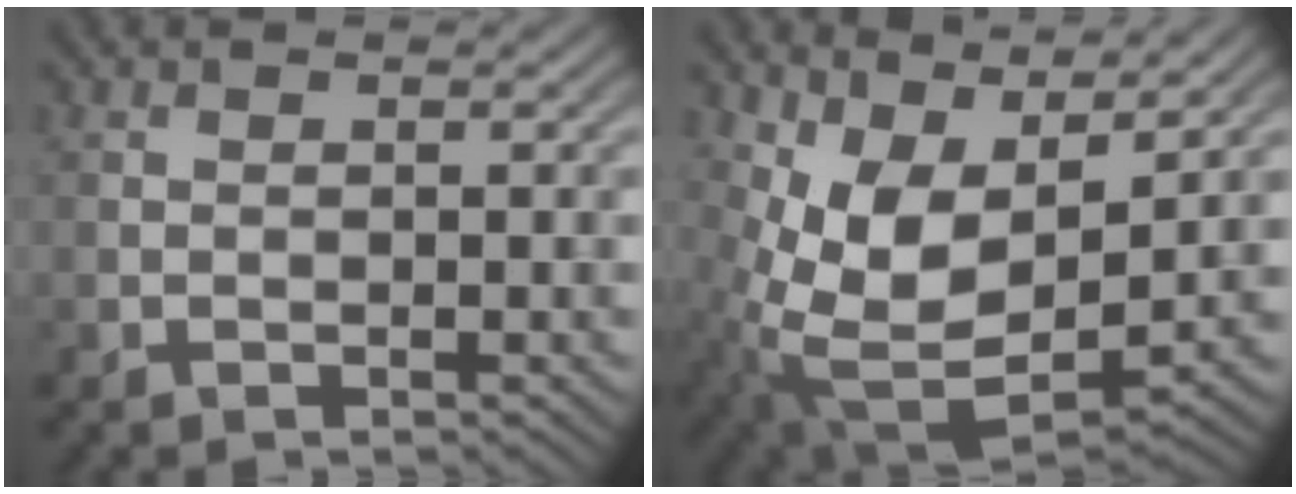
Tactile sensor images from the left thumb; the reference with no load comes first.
{"total": 10.2, "force": [3.9, 4.9, 8.1], "torque": [-0.178, -0.010, 0.077]}